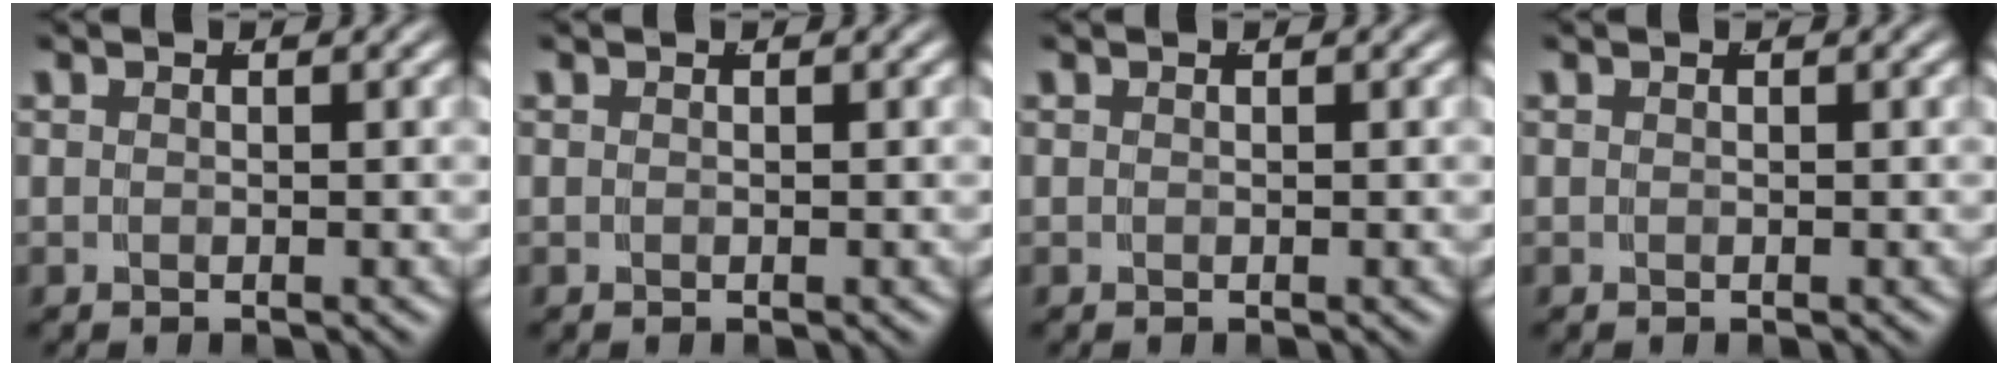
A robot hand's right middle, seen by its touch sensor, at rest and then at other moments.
{"total": 0.0}
{"total": 0.0}
{"total": 0.0}